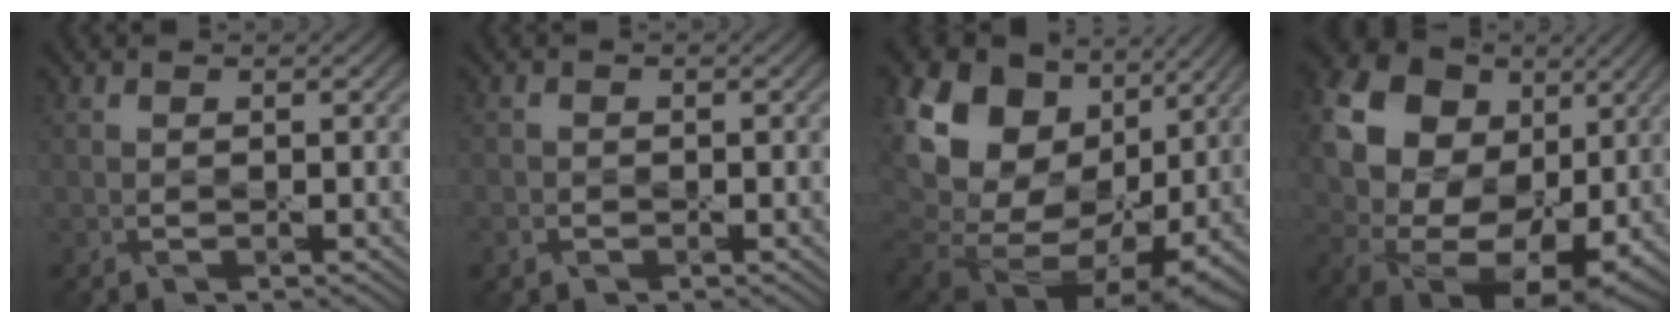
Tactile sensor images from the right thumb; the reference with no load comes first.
{"total": 1.3, "force": [-0.8, 1.0, 0.4], "torque": [-0.009, -0.003, -0.019]}
{"total": 20.4, "force": [6.5, 15.5, 11.5], "torque": [-0.280, 0.030, 0.138]}
{"total": 22.1, "force": [7.6, 17.1, 11.9], "torque": [-0.275, 0.030, 0.141]}